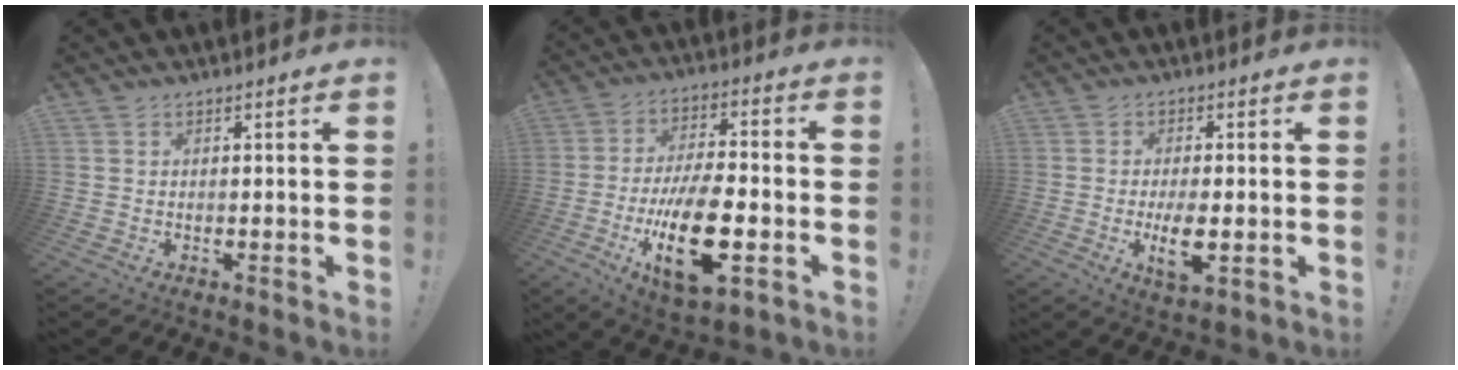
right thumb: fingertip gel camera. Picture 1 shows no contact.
{"total": 19.1, "force": [-6.1, 8.1, 16.2], "torque": [-0.281, 0.017, -0.092]}
{"total": 7.0, "force": [-1.6, 3.4, 5.9], "torque": [-0.111, -0.005, -0.026]}